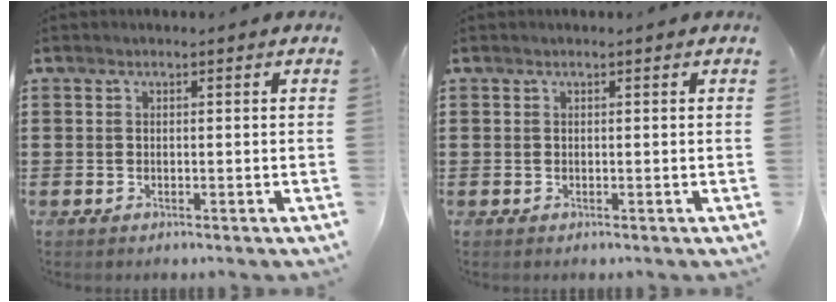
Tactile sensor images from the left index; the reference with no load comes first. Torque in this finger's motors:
{"motor_torque": [0.24, 0.39, -0.02, -0.01]}